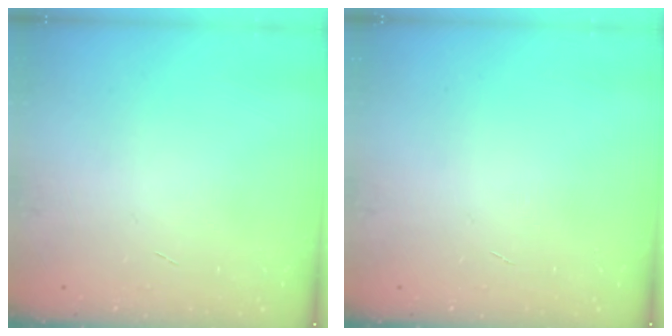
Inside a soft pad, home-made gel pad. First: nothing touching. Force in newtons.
{"total": 0.0}